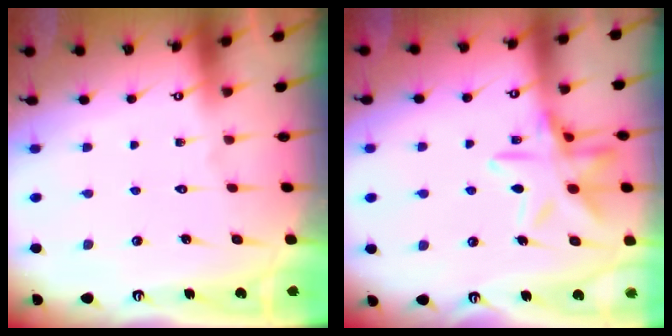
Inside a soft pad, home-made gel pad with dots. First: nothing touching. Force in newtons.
{"total": 14.8, "press": 14.7, "slide": 1.0}